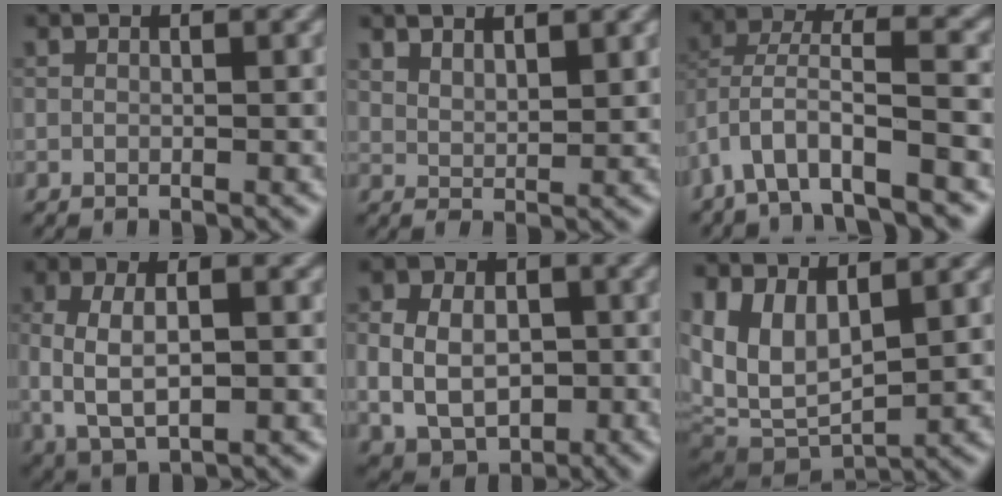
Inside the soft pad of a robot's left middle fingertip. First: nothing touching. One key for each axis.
{"total": 2.2, "fx": 1.9, "fy": 0.6, "fz": 1.0, "tx": -0.016, "ty": -0.002, "tz": 0.037}
{"total": 6.6, "fx": -3.6, "fy": 2.0, "fz": 5.2, "tx": -0.091, "ty": 0.008, "tz": -0.070}
{"total": 6.6, "fx": -0.4, "fy": 3.2, "fz": 5.7, "tx": -0.109, "ty": -0.003, "tz": -0.005}
{"total": 9.0, "fx": 0.0, "fy": 7.4, "fz": 5.2, "tx": -0.082, "ty": 0.009, "tz": -0.015}
{"total": 7.5, "fx": 1.1, "fy": 4.5, "fz": 5.9, "tx": -0.129, "ty": -0.007, "tz": 0.022}